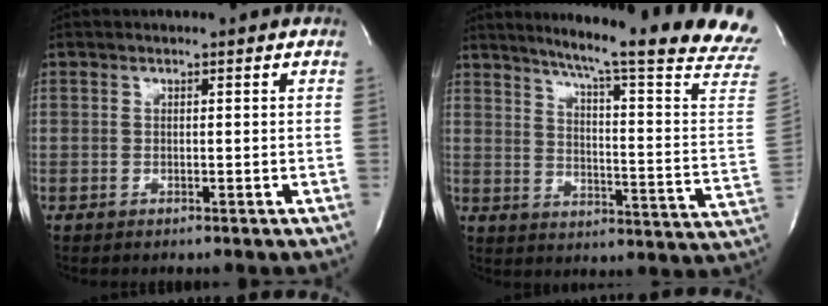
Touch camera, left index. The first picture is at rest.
{"total": 24.5, "force": [20.5, -1.5, 13.3], "torque": [-0.195, -0.087, 0.251]}